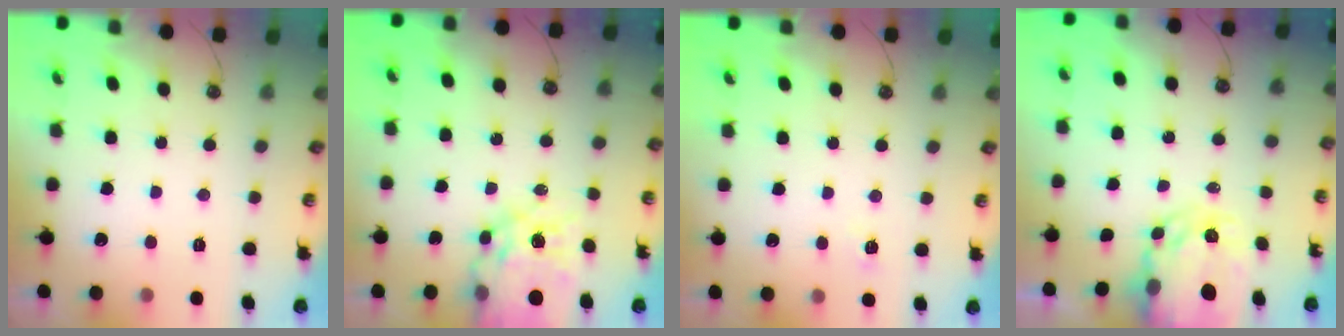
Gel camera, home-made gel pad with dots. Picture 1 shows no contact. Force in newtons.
{"total": 18.2, "press": 18.1, "slide": 1.9}
{"total": 2.3, "press": 2.3, "slide": 0.3}
{"total": 5.8, "press": 5.8, "slide": 0.2}